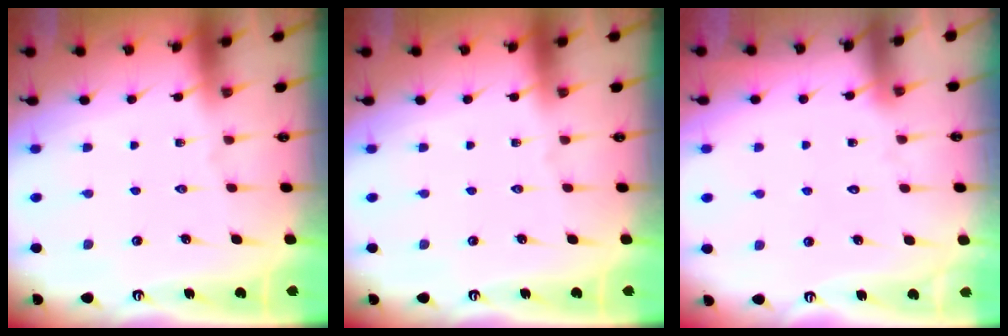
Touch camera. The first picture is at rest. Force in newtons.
{"total": 0.0}
{"total": 2.1, "press": 2.1, "slide": 0.0}